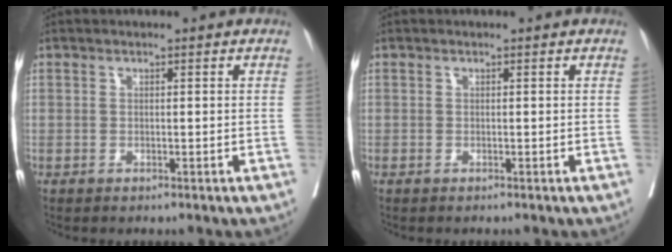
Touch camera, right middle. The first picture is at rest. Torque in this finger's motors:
{"motor_torque": [0.17, 0.11, -0.03, -0.01]}